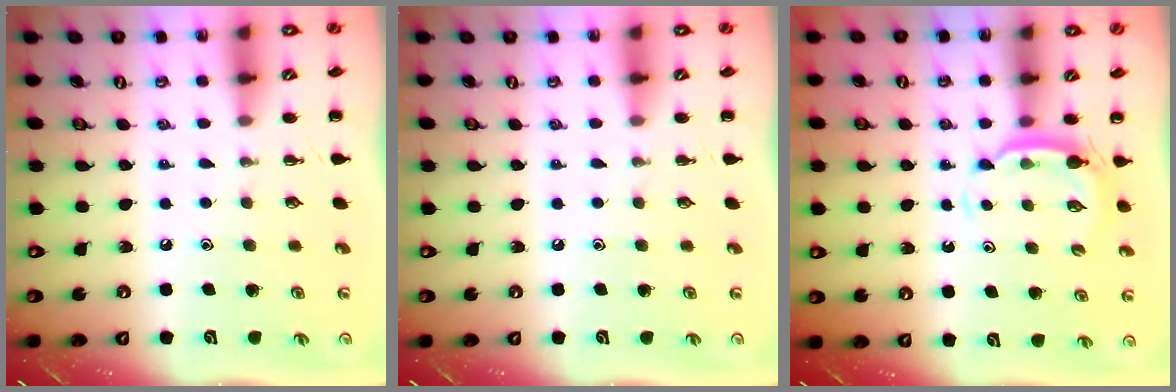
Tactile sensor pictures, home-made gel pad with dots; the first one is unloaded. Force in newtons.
{"total": 0.0}
{"total": 5.5, "press": 5.5, "slide": 0.7}